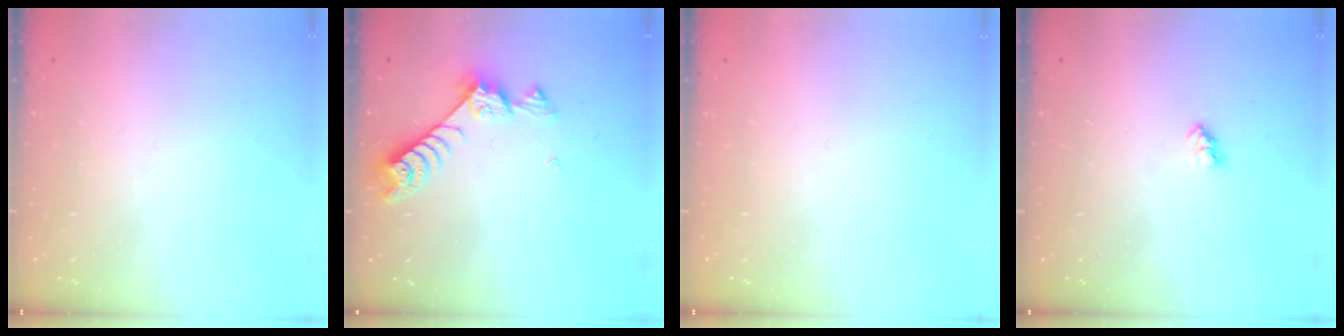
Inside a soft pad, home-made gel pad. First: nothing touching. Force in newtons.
{"total": 8.5, "press": 8.4, "slide": 1.4}
{"total": 0.0}
{"total": 2.6, "press": 2.6, "slide": 0.4}